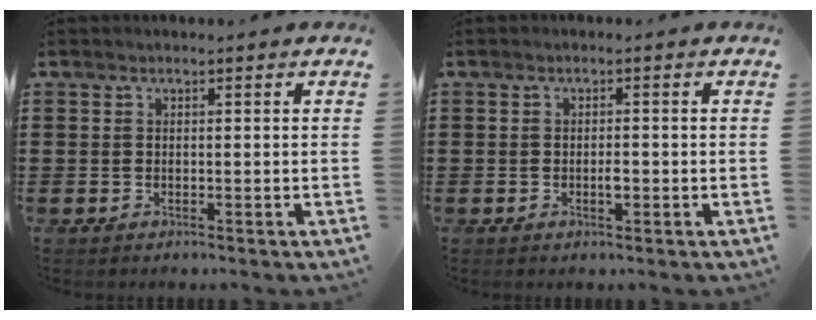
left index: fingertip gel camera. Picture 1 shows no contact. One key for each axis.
{"total": 1.6, "fx": -0.3, "fy": 0.5, "fz": 1.5, "tx": -0.028, "ty": -0.001, "tz": -0.004}